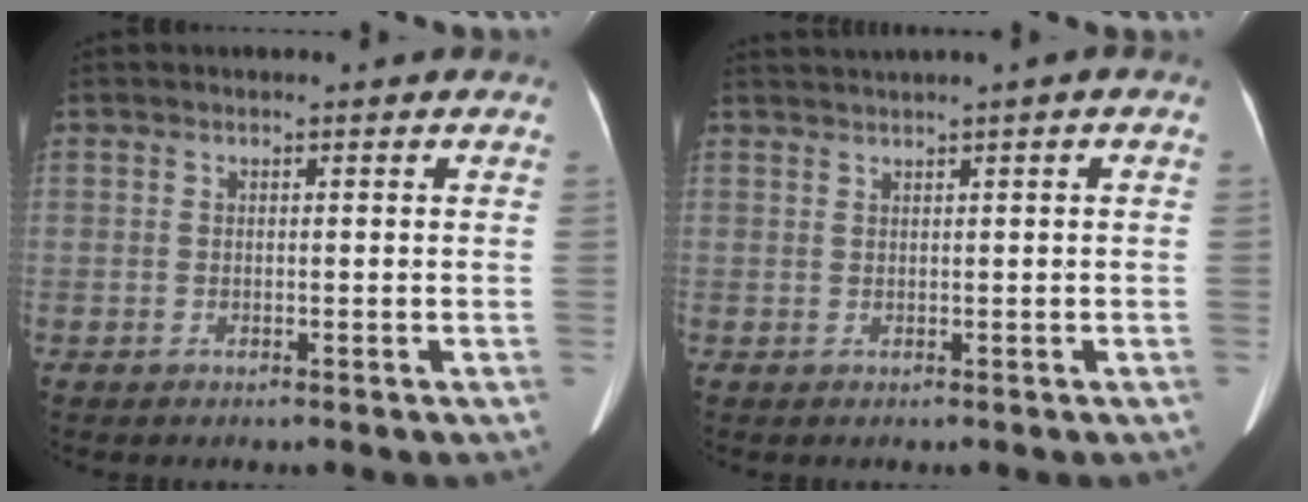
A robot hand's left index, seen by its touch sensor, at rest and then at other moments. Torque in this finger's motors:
{"motor_torque": [0.01, -2.13, 0.54, 0.20]}